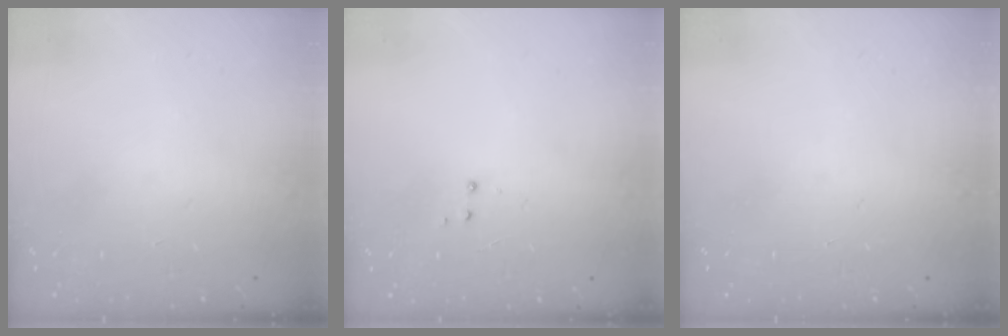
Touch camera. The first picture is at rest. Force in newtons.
{"total": 3.0, "press": 2.9, "slide": 0.6}
{"total": 0.0}